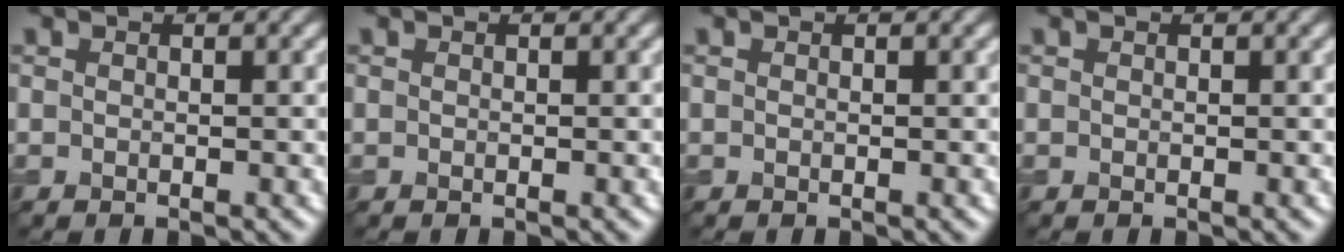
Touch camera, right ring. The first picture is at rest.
{"total": 0.0}
{"total": 0.0}
{"total": 0.0}